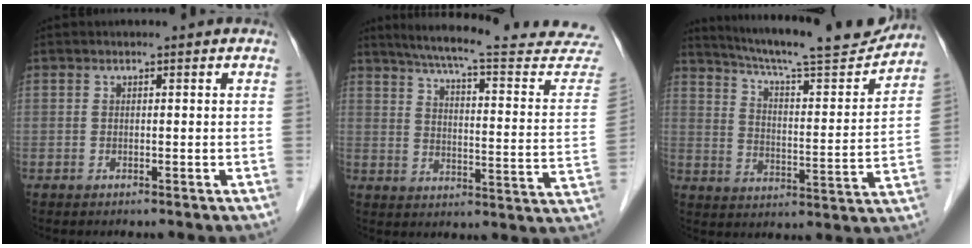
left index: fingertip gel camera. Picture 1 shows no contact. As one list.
[{"total": 25.6, "force": [23.4, 0.9, 10.3], "torque": [-0.149, -0.092, 0.286]}, {"total": 18.4, "force": [16.9, 1.0, 7.2], "torque": [-0.121, -0.035, 0.240]}]